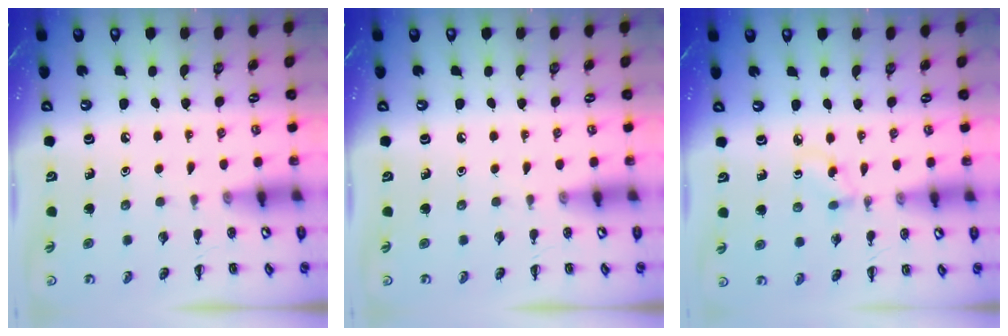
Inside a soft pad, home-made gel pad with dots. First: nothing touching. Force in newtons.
{"total": 0.0}
{"total": 2.9, "press": 2.6, "slide": 1.2}